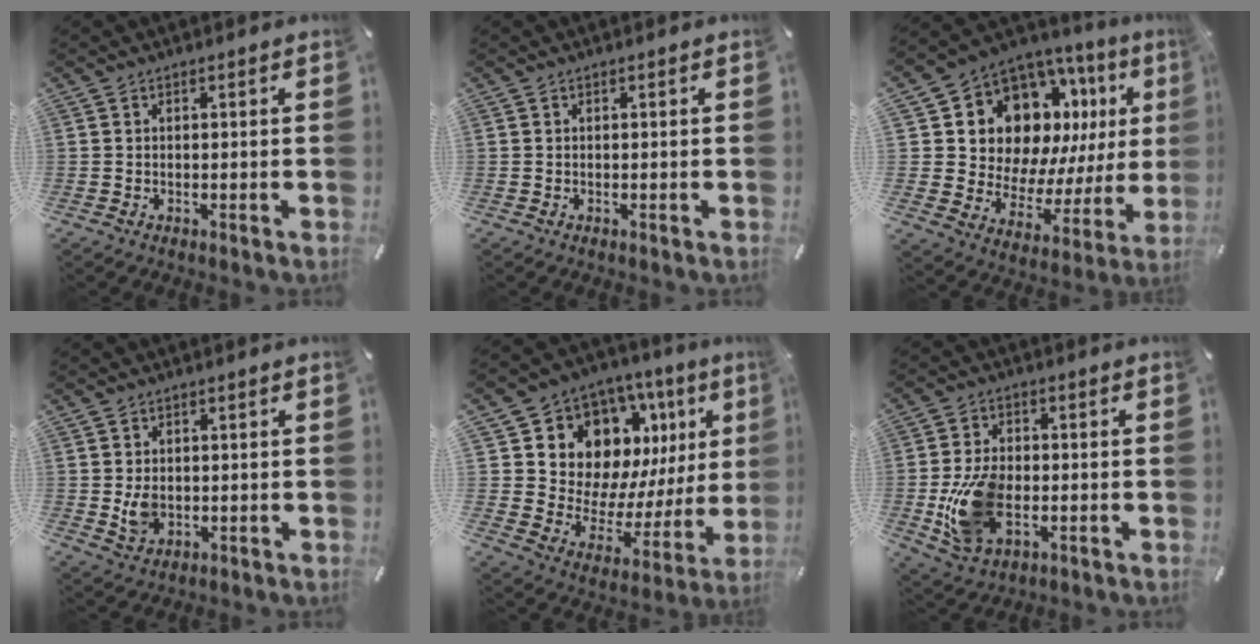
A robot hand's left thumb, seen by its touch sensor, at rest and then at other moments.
{"total": 0.0}
{"total": 14.7, "force": [7.9, 10.5, 6.5], "torque": [-0.110, -0.080, 0.155]}
{"total": 4.4, "force": [0.1, 3.5, 2.6], "torque": [-0.046, -0.007, -0.001]}
{"total": 12.8, "force": [8.0, 9.1, 4.1], "torque": [-0.062, -0.094, 0.152]}
{"total": 13.4, "force": [-2.5, 8.8, 9.8], "torque": [-0.205, -0.002, -0.040]}